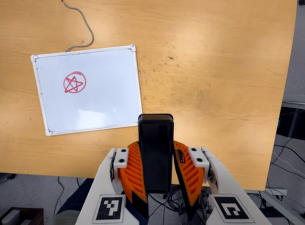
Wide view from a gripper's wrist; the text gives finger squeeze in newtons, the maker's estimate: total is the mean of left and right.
{"total": 9.1, "left": 7.6, "right": 10.6}